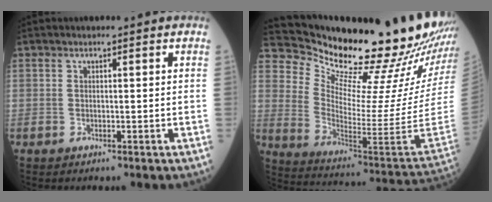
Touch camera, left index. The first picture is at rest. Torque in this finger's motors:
{"motor_torque": [-0.12, -0.71, 0.02, 0.00]}